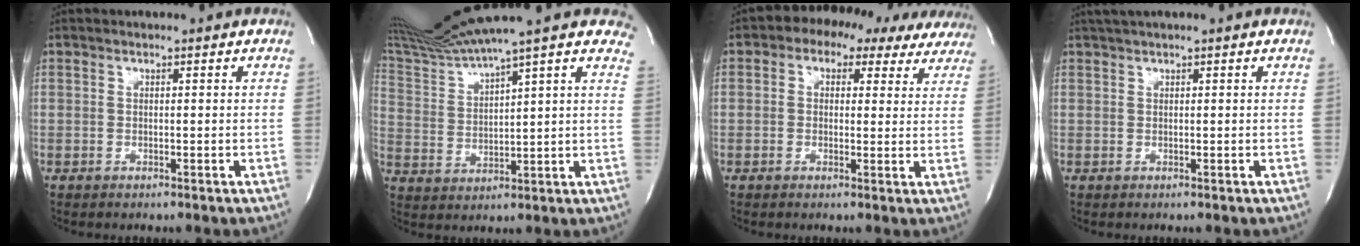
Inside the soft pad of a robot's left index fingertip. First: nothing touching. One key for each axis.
{"total": 22.8, "fx": 20.2, "fy": 0.9, "fz": 10.4, "tx": -0.177, "ty": -0.019, "tz": 0.295}
{"total": 13.3, "fx": 9.2, "fy": 7.3, "fz": 6.2, "tx": -0.079, "ty": 0.047, "tz": 0.103}
{"total": 3.0, "fx": 2.5, "fy": 0.0, "fz": 1.7, "tx": -0.026, "ty": 0.027, "tz": 0.043}